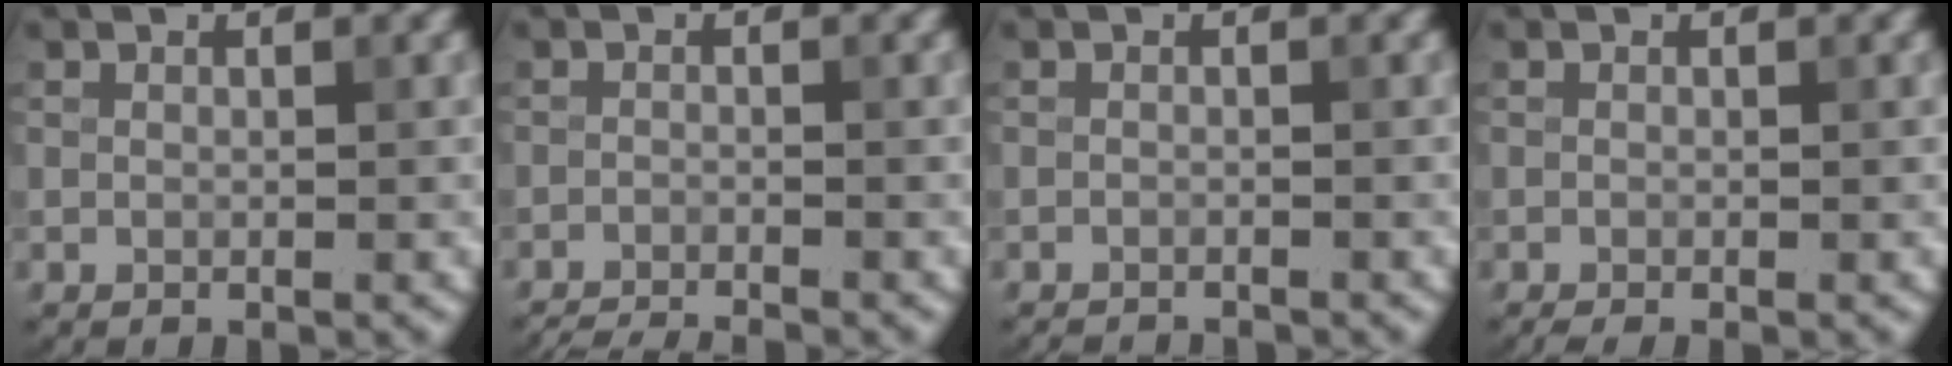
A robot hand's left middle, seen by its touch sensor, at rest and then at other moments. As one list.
[{"total": 3.8, "force": [-3.6, 0.4, 1.2], "torque": [-0.019, -0.016, -0.061]}, {"total": 2.1, "force": [-2.0, 0.2, 0.5], "torque": [-0.001, -0.009, -0.031]}, {"total": 1.0, "force": [-0.6, 0.2, 0.7], "torque": [-0.011, -0.007, -0.012]}]